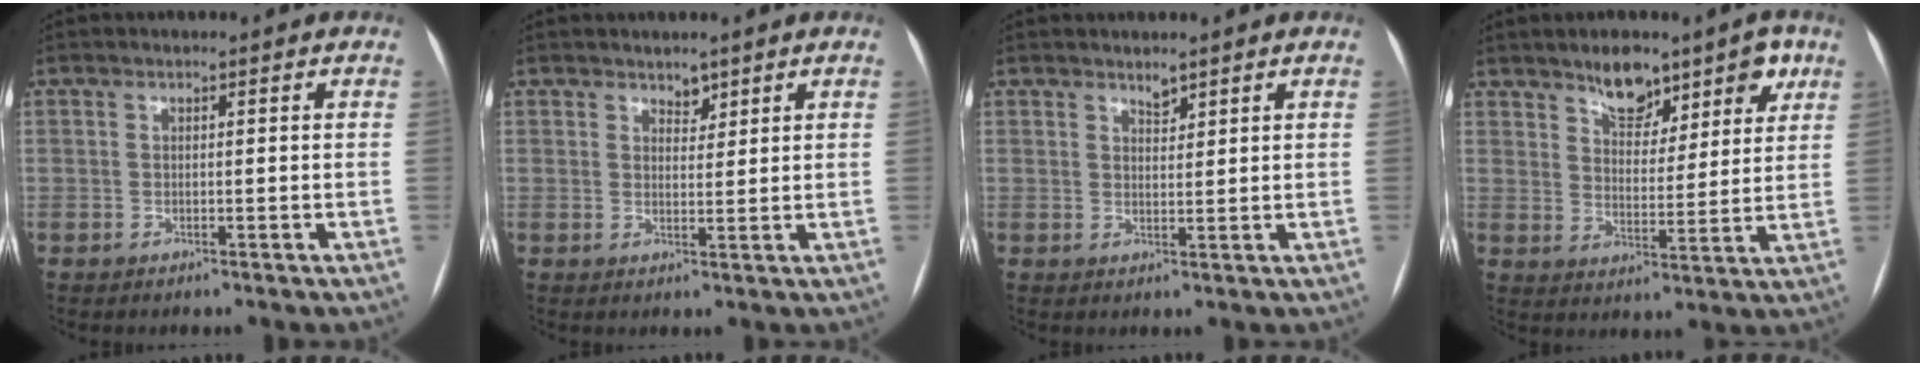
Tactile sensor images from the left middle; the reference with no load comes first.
{"total": 2.0, "force": [1.6, 1.0, 0.5], "torque": [-0.003, -0.004, 0.025]}
{"total": 1.6, "force": [1.4, 0.5, 0.6], "torque": [-0.009, -0.004, 0.025]}
{"total": 9.4, "force": [6.5, 4.5, 5.0], "torque": [-0.055, 0.006, 0.102]}